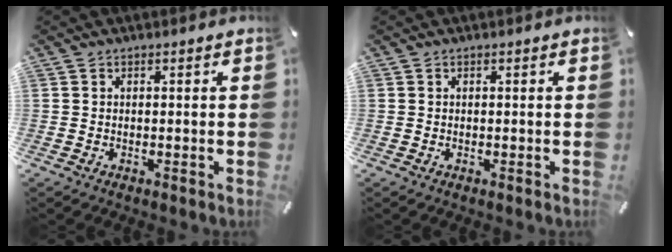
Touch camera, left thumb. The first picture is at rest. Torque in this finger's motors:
{"motor_torque": [-0.08, -0.25, 0.07, 0.00, -0.02]}